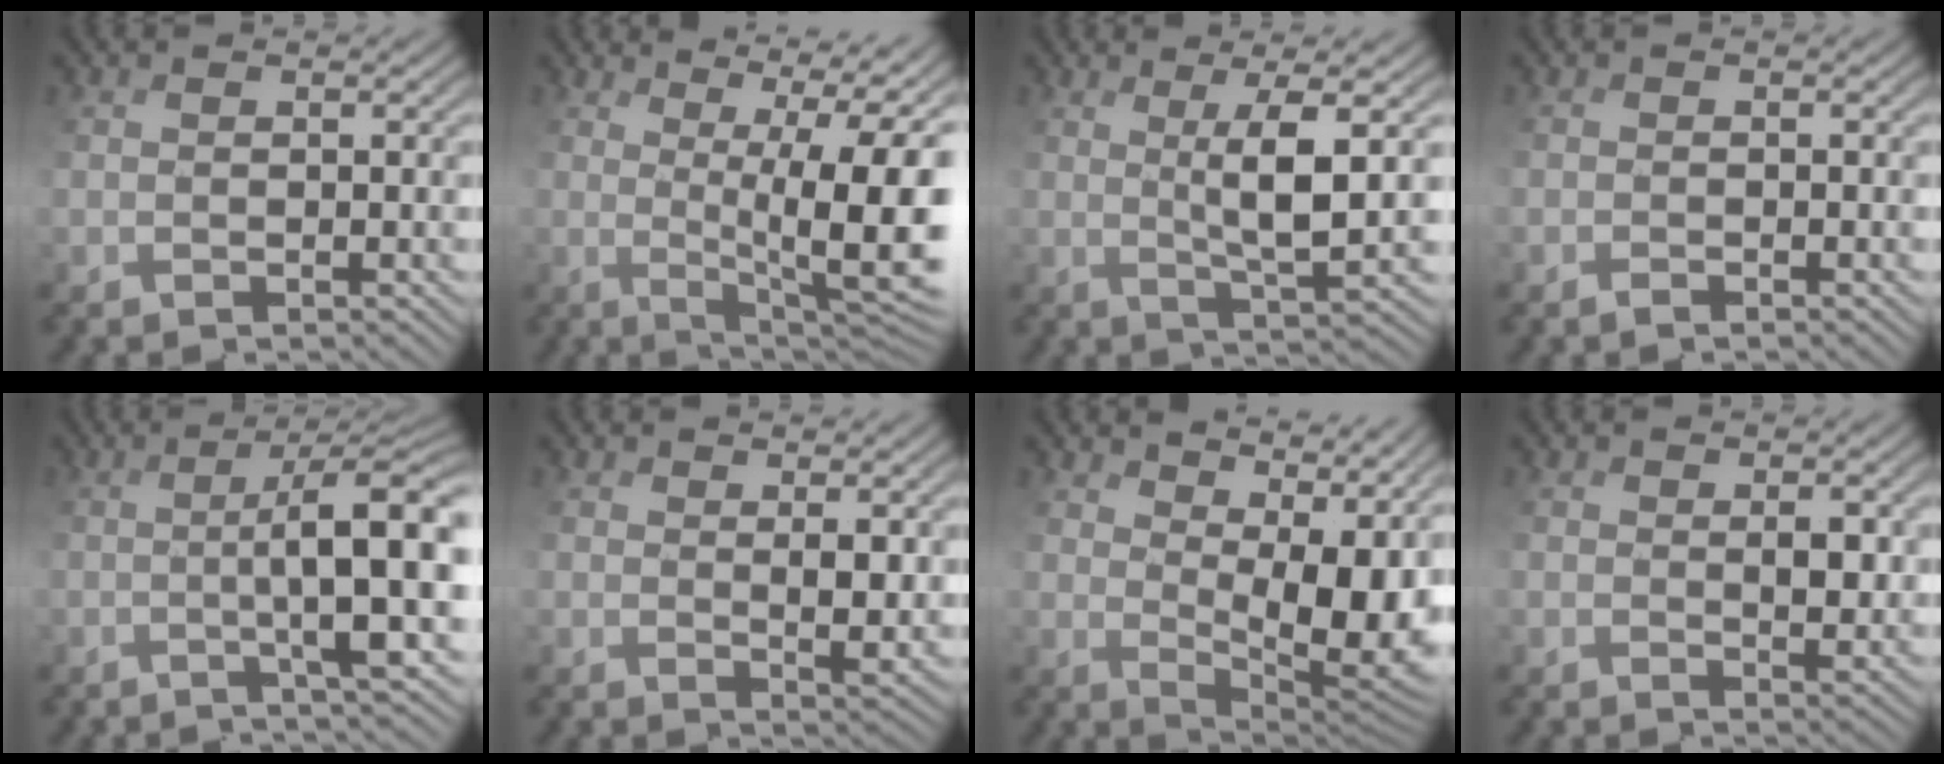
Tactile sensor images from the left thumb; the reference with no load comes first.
{"total": 14.3, "force": [3.0, 4.2, 13.3], "torque": [-0.183, 0.027, 0.065]}
{"total": 5.4, "force": [2.1, 0.0, 5.0], "torque": [-0.092, 0.014, 0.044]}
{"total": 0.7, "force": [-0.7, 0.0, 0.3], "torque": [-0.004, 0.003, -0.015]}
{"total": 9.1, "force": [-0.8, 0.8, 9.1], "torque": [-0.125, 0.016, -0.015]}
{"total": 3.8, "force": [1.7, 1.5, 3.1], "torque": [-0.065, -0.004, 0.039]}
{"total": 11.7, "force": [4.9, 5.8, 8.9], "torque": [-0.138, -0.003, 0.099]}
{"total": 3.2, "force": [1.2, 1.6, 2.5], "torque": [-0.054, -0.001, 0.028]}